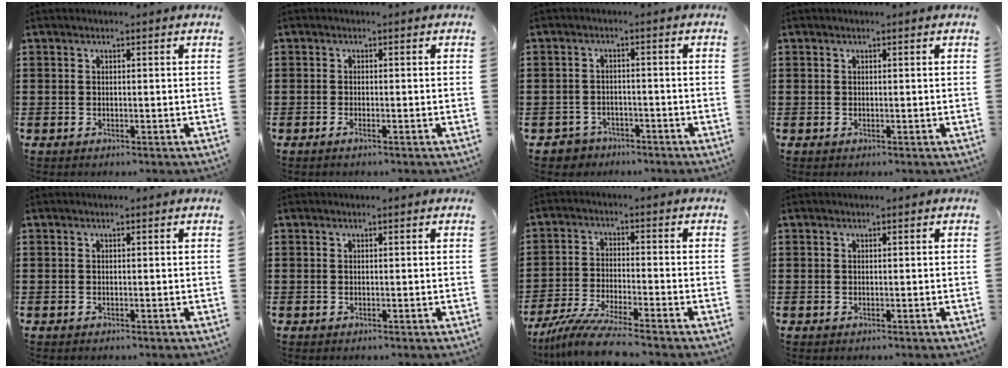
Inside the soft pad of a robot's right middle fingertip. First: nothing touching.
{"total": 0.8, "force": [-0.5, 0.1, 0.7], "torque": [-0.012, -0.002, -0.009]}
{"total": 2.5, "force": [-2.3, 0.9, -0.2], "torque": [-0.005, -0.002, -0.051]}
{"total": 0.0}
{"total": 0.0}
{"total": 0.0}
{"total": 7.2, "force": [-6.4, -0.2, 3.4], "torque": [-0.075, -0.013, -0.123]}
{"total": 0.0}